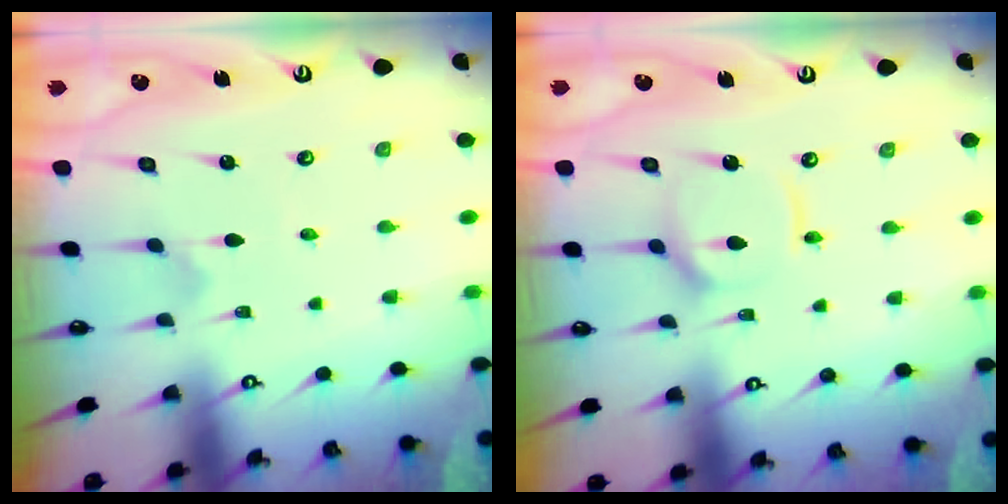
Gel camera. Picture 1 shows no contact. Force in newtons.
{"total": 8.9, "press": 8.9, "slide": 0.9}